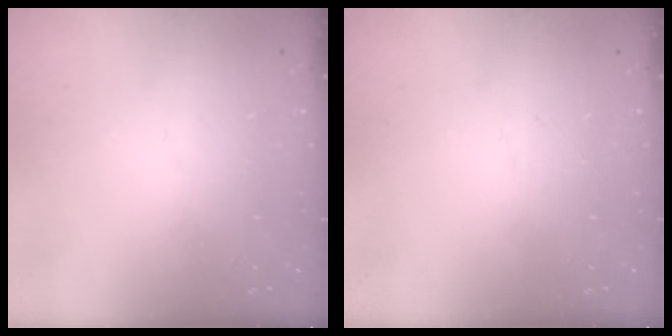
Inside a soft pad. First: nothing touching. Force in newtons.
{"total": 0.0}